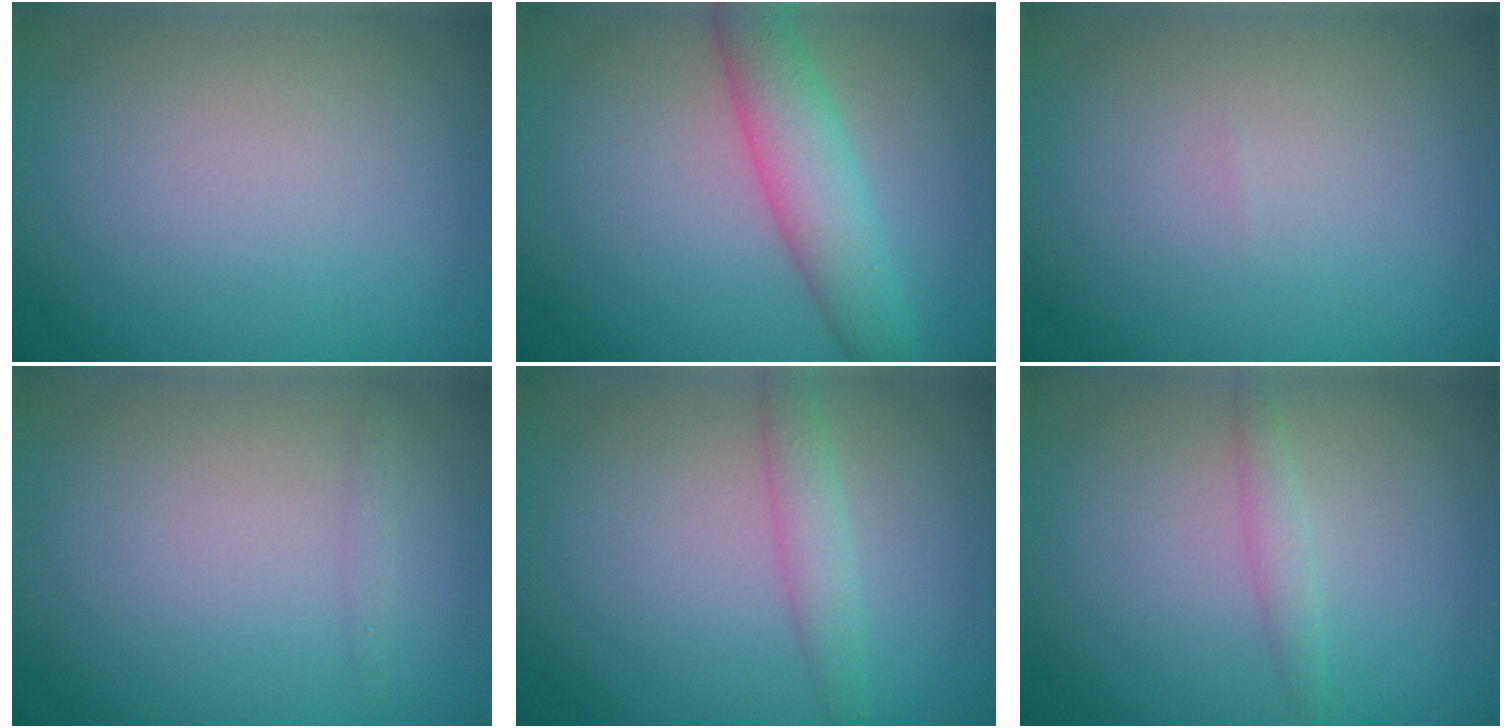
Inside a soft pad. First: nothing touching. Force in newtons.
{"total": 4.9, "press": 4.9, "slide": 0.2}
{"total": 0.0}
{"total": 0.6, "press": 0.6, "slide": 0.0}
{"total": 2.2, "press": 2.2, "slide": 0.1}
{"total": 1.4, "press": 1.4, "slide": 0.0}